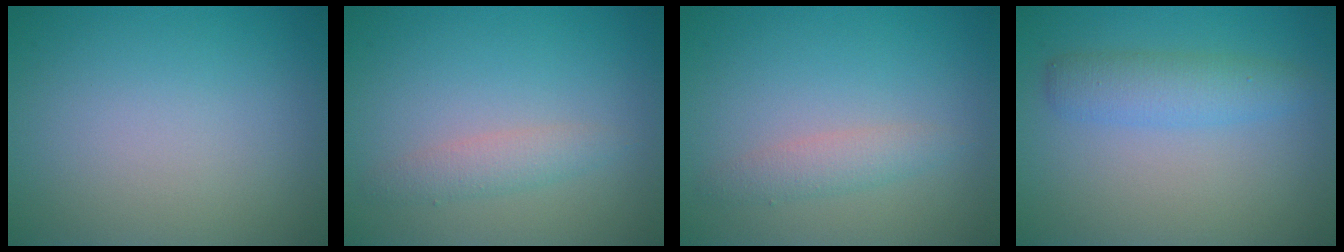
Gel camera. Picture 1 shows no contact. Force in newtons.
{"total": 1.9, "press": 1.9, "slide": 0.1}
{"total": 1.9, "press": 1.9, "slide": 0.1}
{"total": 2.9, "press": 2.9, "slide": 0.1}